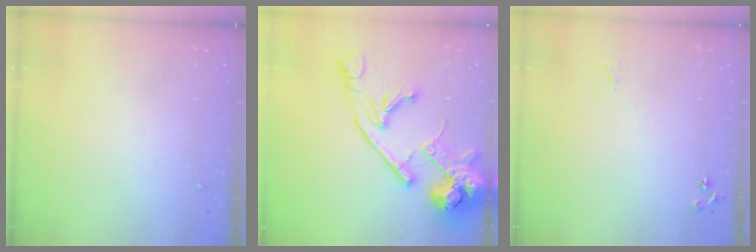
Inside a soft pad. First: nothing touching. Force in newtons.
{"total": 23.6, "press": 23.4, "slide": 3.5}
{"total": 6.7, "press": 6.6, "slide": 1.0}